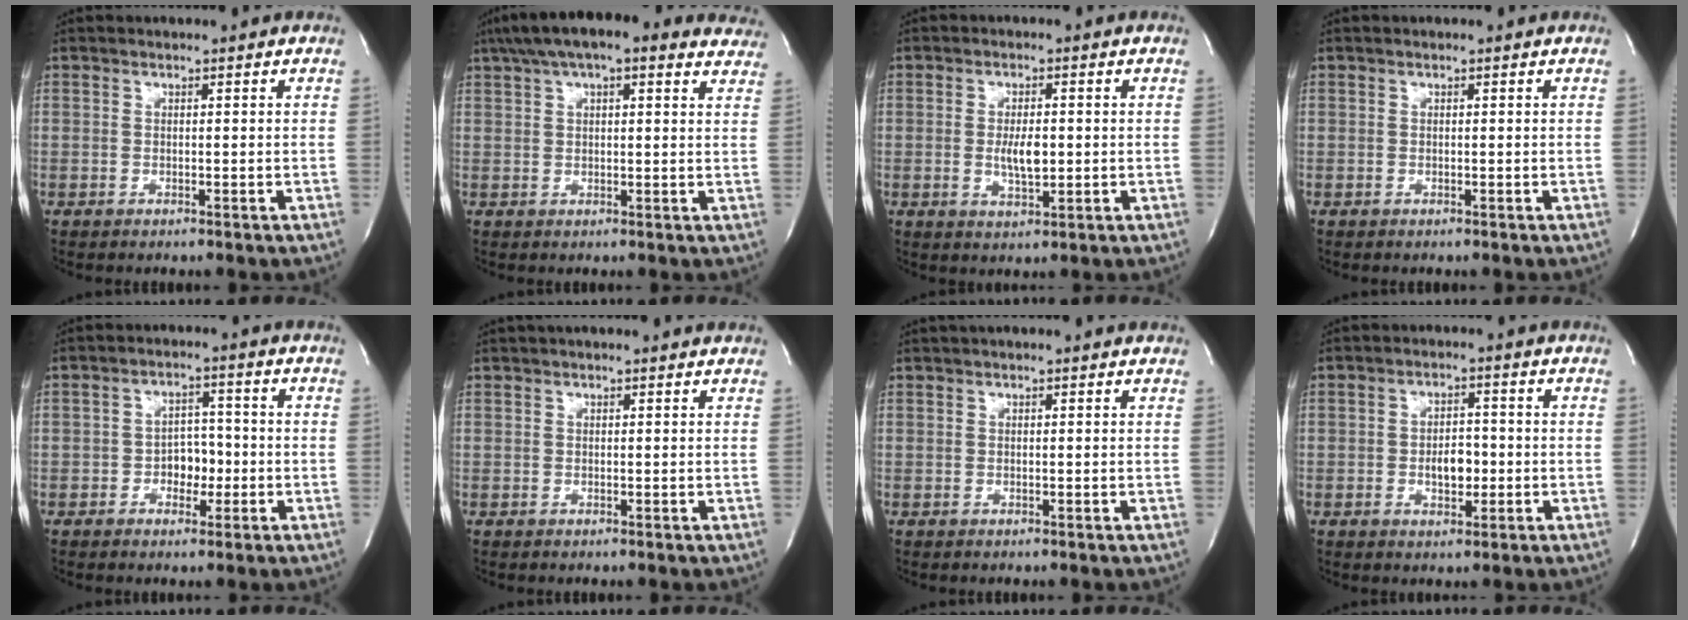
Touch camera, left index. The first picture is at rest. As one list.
[{"total": 19.5, "force": [15.4, 5.5, 10.6], "torque": [-0.168, 0.059, 0.195]}, {"total": 4.2, "force": [-0.2, 1.5, 4.0], "torque": [-0.074, -0.005, -0.001]}, {"total": 0.0}, {"total": 4.3, "force": [-1.3, 2.9, 2.9], "torque": [-0.040, 0.009, -0.020]}, {"total": 3.8, "force": [3.4, 0.6, 1.6], "torque": [-0.023, 0.029, 0.039]}, {"total": 2.7, "force": [2.3, 0.4, 1.4], "torque": [-0.022, 0.029, 0.031]}, {"total": 4.1, "force": [-0.8, 2.3, 3.4], "torque": [-0.050, 0.005, -0.009]}]